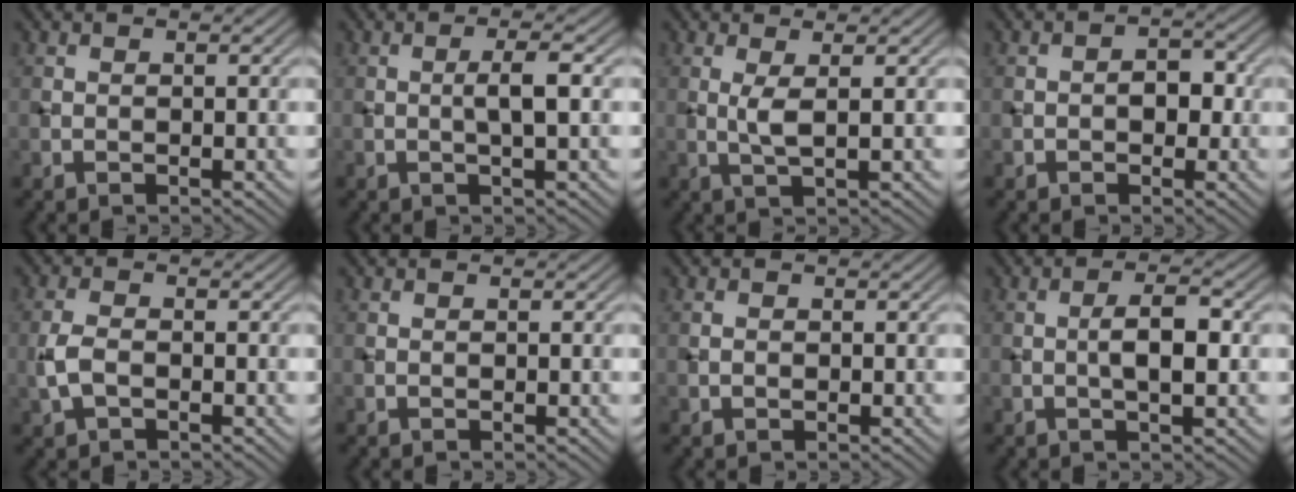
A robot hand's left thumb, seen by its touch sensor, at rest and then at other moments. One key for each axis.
{"total": 2.6, "fx": 0.0, "fy": 0.2, "fz": 2.6, "tx": -0.044, "ty": 0.006, "tz": -0.003}
{"total": 2.4, "fx": 0.6, "fy": 0.3, "fz": 2.3, "tx": -0.050, "ty": 0.000, "tz": 0.013}
{"total": 2.7, "fx": -0.4, "fy": 1.9, "fz": 2.0, "tx": -0.029, "ty": -0.001, "tz": -0.011}
{"total": 3.2, "fx": -0.9, "fy": 1.9, "fz": 2.5, "tx": -0.066, "ty": 0.000, "tz": -0.021}
{"total": 0.0}
{"total": 0.7, "fx": -0.1, "fy": 0.5, "fz": 0.4, "tx": -0.007, "ty": -0.001, "tz": -0.002}
{"total": 3.8, "fx": -0.2, "fy": 1.1, "fz": 3.6, "tx": -0.065, "ty": 0.008, "tz": -0.005}